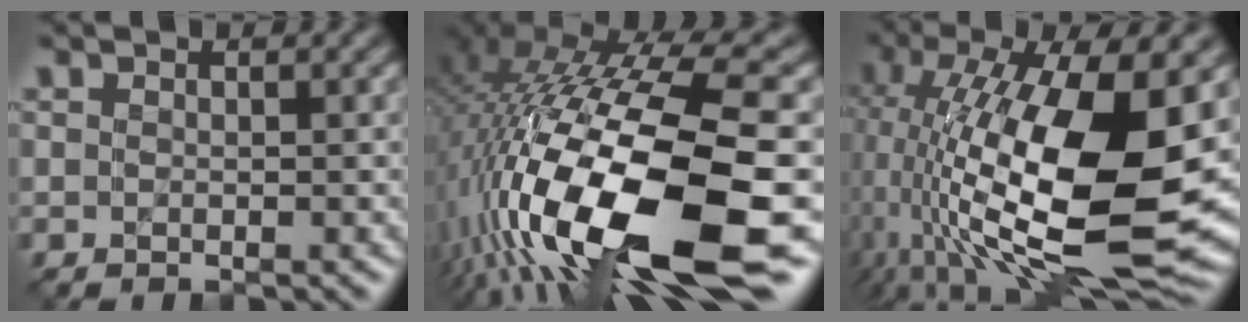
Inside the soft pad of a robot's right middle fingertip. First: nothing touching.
{"total": 19.0, "force": [-4.5, 6.8, 17.1], "torque": [-0.306, -0.037, -0.061]}
{"total": 16.7, "force": [0.3, 7.6, 14.9], "torque": [-0.280, -0.014, 0.009]}